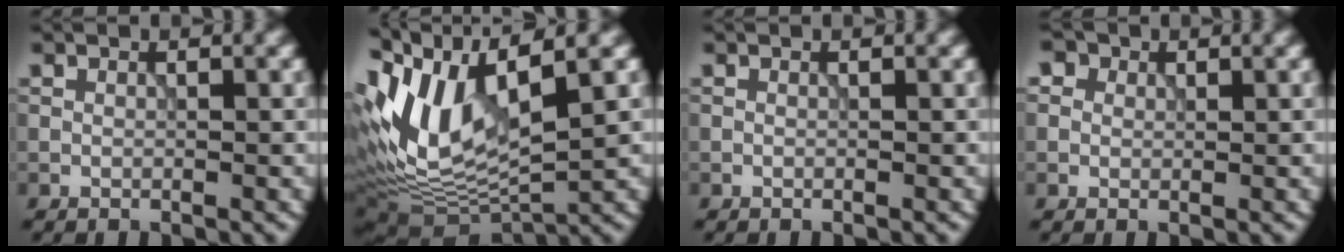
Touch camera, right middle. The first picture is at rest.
{"total": 10.6, "force": [1.8, 4.8, 9.3], "torque": [-0.196, 0.005, 0.033]}
{"total": 0.0}
{"total": 2.7, "force": [1.6, 1.9, 0.9], "torque": [-0.029, 0.003, 0.021]}